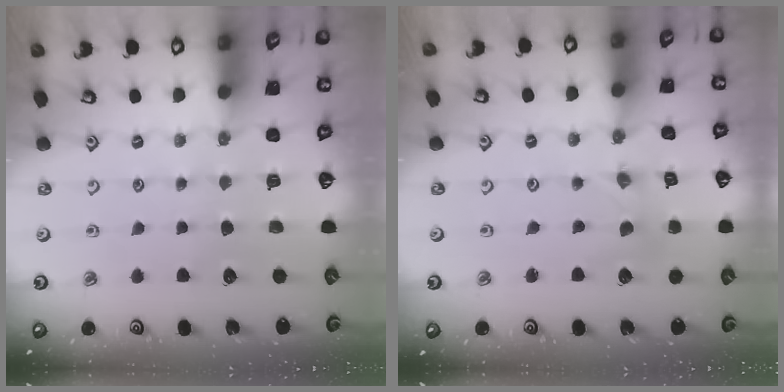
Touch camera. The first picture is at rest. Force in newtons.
{"total": 0.7, "press": 0.7, "slide": 0.1}